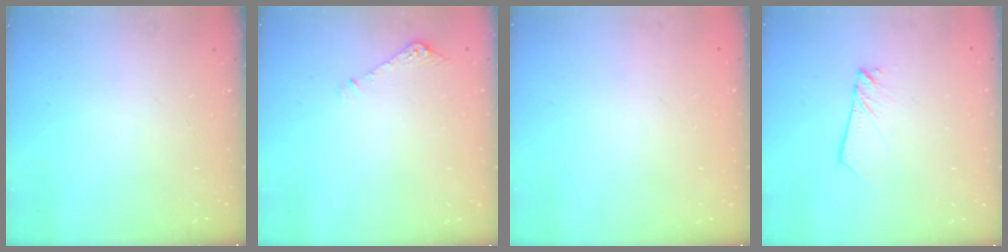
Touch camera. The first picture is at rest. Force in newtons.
{"total": 6.5, "press": 6.5, "slide": 0.8}
{"total": 0.0}
{"total": 2.7, "press": 2.7, "slide": 0.2}